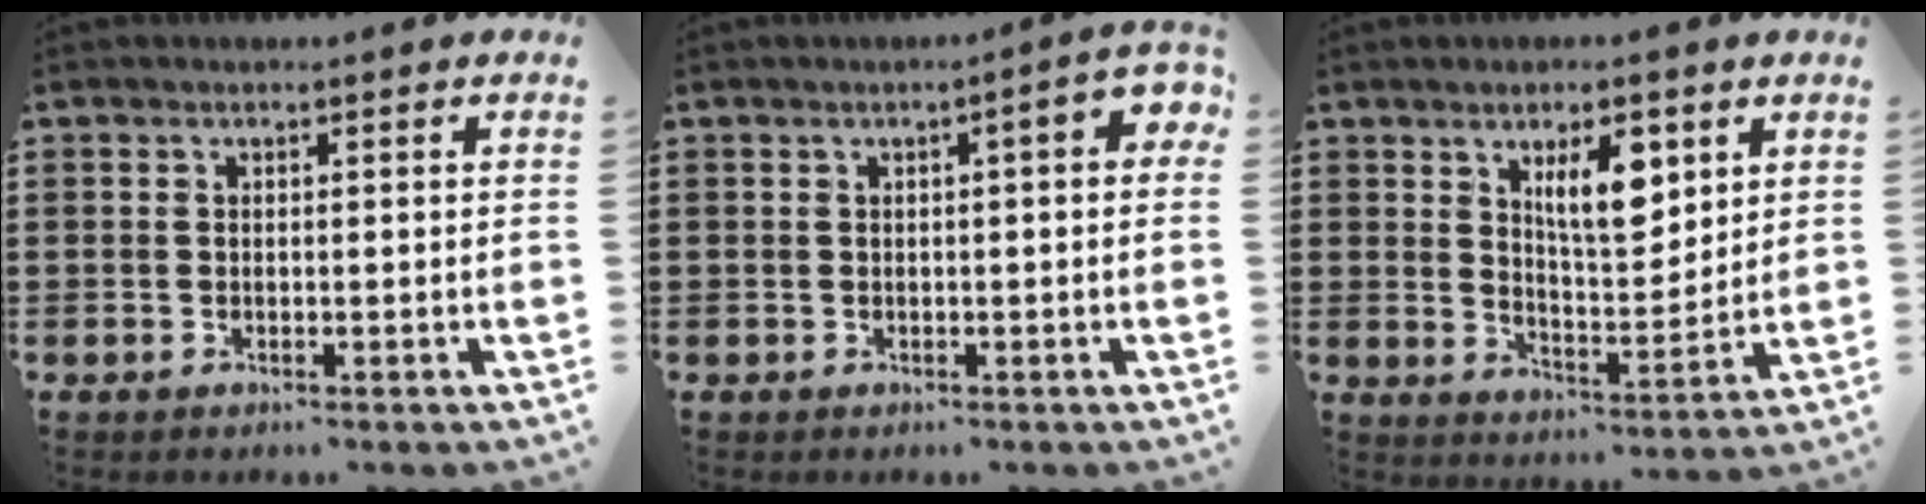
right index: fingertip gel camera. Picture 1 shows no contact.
{"total": 2.5, "force": [0.0, 0.3, 2.4], "torque": [-0.042, 0.001, 0.000]}
{"total": 8.2, "force": [4.0, 3.4, 6.4], "torque": [-0.103, -0.007, 0.063]}